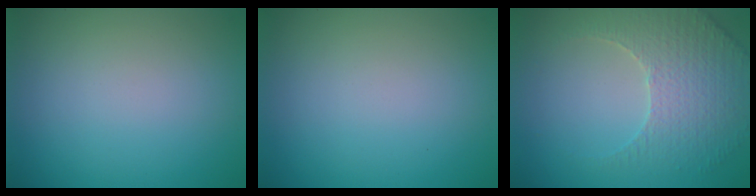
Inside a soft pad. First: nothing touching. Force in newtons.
{"total": 0.0}
{"total": 3.7, "press": 3.5, "slide": 1.2}